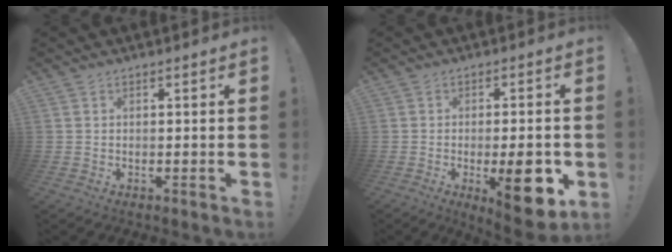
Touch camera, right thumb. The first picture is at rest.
{"total": 13.7, "force": [-3.4, 4.3, 12.6], "torque": [-0.144, -0.005, -0.041]}